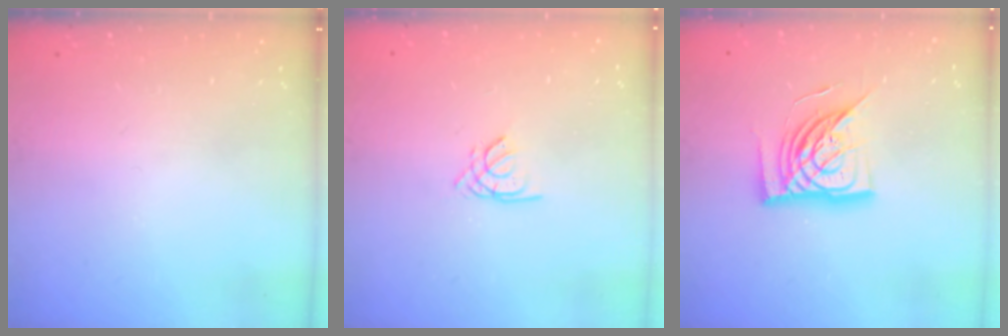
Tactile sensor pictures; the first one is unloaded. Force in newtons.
{"total": 1.5, "press": 1.4, "slide": 0.4}
{"total": 15.6, "press": 15.5, "slide": 1.7}